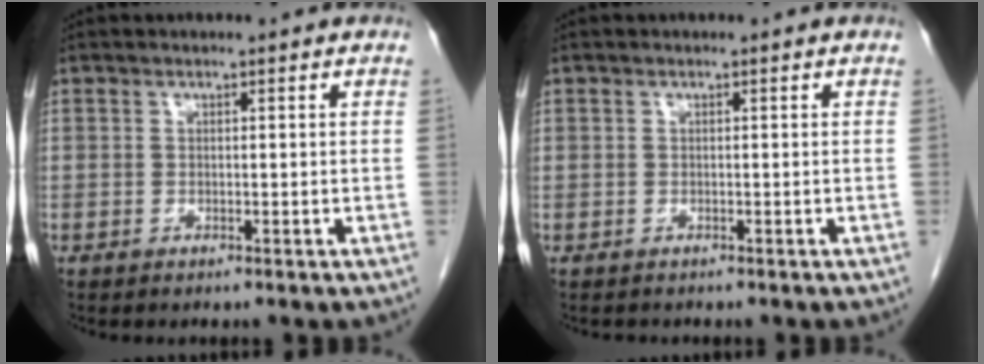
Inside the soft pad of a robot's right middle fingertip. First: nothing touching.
{"total": 0.7, "force": [-0.3, 0.6, -0.1], "torque": [-0.004, 0.005, -0.009]}